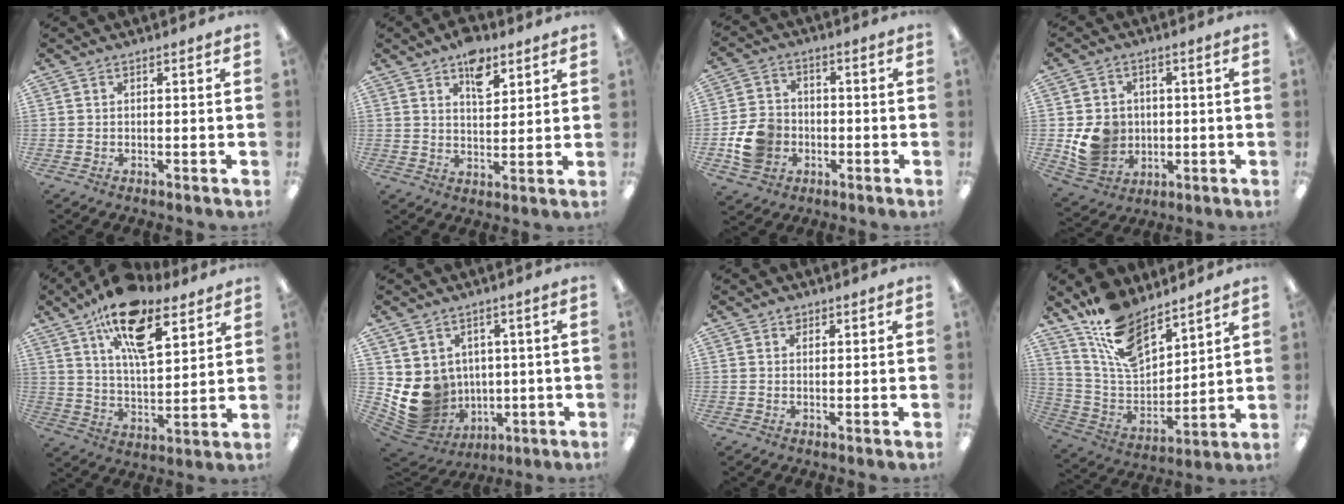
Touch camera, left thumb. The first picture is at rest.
{"total": 8.2, "force": [5.3, 4.5, 4.4], "torque": [-0.053, -0.025, 0.090]}
{"total": 9.8, "force": [-2.7, 8.1, 4.7], "torque": [-0.094, 0.019, -0.049]}
{"total": 9.7, "force": [-0.7, 8.9, 3.7], "torque": [-0.084, 0.008, -0.003]}
{"total": 18.2, "force": [11.6, 7.7, 11.8], "torque": [-0.193, -0.049, 0.195]}
{"total": 10.2, "force": [0.3, 9.7, 3.2], "torque": [-0.089, -0.020, 0.021]}
{"total": 1.6, "force": [1.1, 1.0, 0.6], "torque": [-0.004, -0.002, 0.018]}
{"total": 15.1, "force": [11.4, 6.7, 7.1], "torque": [-0.152, -0.061, 0.215]}